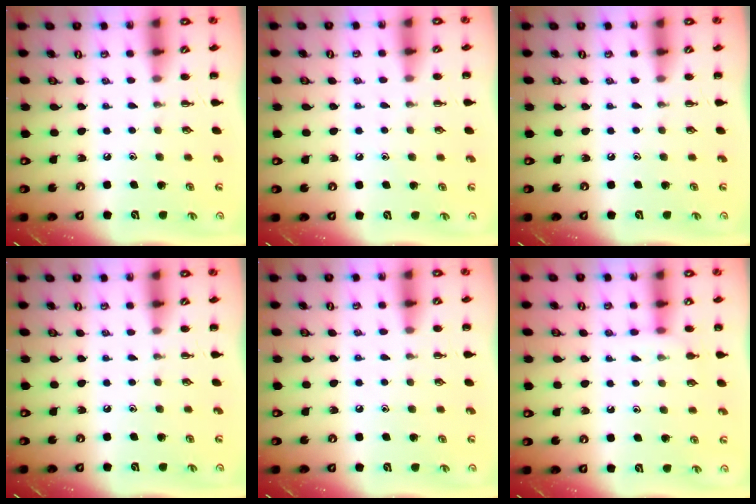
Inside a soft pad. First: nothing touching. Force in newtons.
{"total": 4.7, "press": 4.5, "slide": 1.6}
{"total": 0.0}
{"total": 0.0}
{"total": 6.3, "press": 5.9, "slide": 2.4}
{"total": 5.5, "press": 5.3, "slide": 1.4}